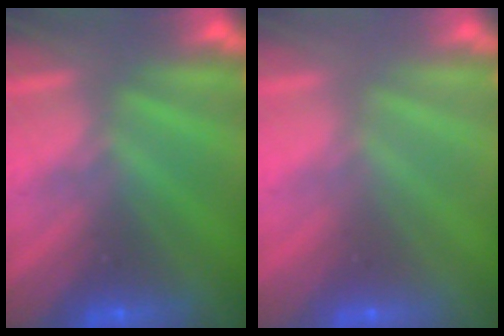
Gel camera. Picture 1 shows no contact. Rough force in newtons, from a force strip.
{"total": 3.4}